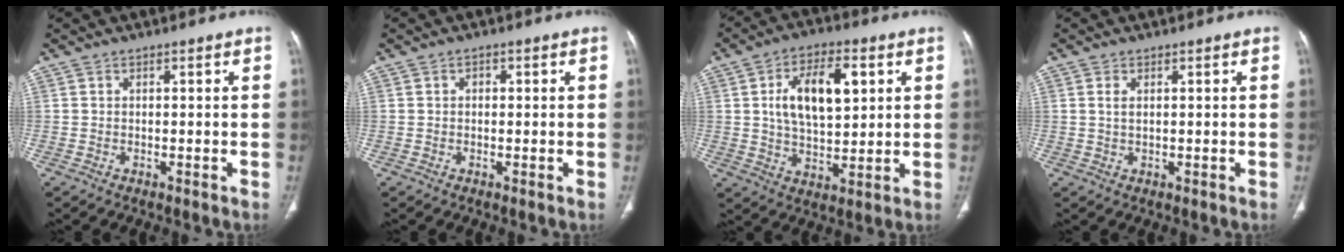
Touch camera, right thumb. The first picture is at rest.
{"total": 1.0, "force": [0.2, 0.8, 0.6], "torque": [-0.001, 0.004, 0.000]}
{"total": 13.8, "force": [3.6, 7.3, 11.2], "torque": [-0.170, -0.003, 0.065]}
{"total": 1.7, "force": [0.6, 0.8, 1.4], "torque": [-0.028, 0.001, 0.015]}